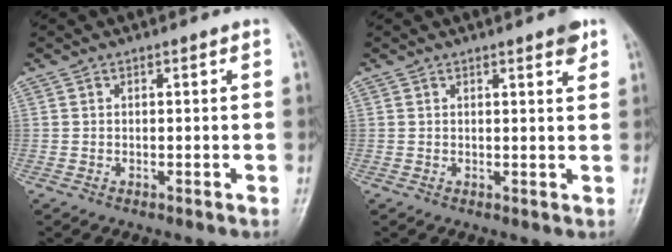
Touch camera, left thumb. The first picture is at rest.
{"total": 2.8, "force": [1.8, 0.6, 2.1], "torque": [-0.023, -0.008, 0.020]}